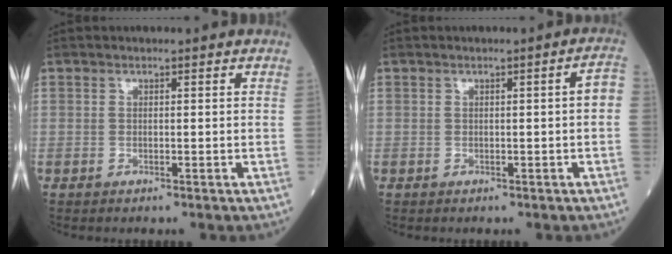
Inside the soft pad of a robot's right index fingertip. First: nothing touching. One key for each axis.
{"total": 2.2, "fx": -0.3, "fy": 0.1, "fz": 2.2, "tx": -0.022, "ty": 0.003, "tz": -0.003}